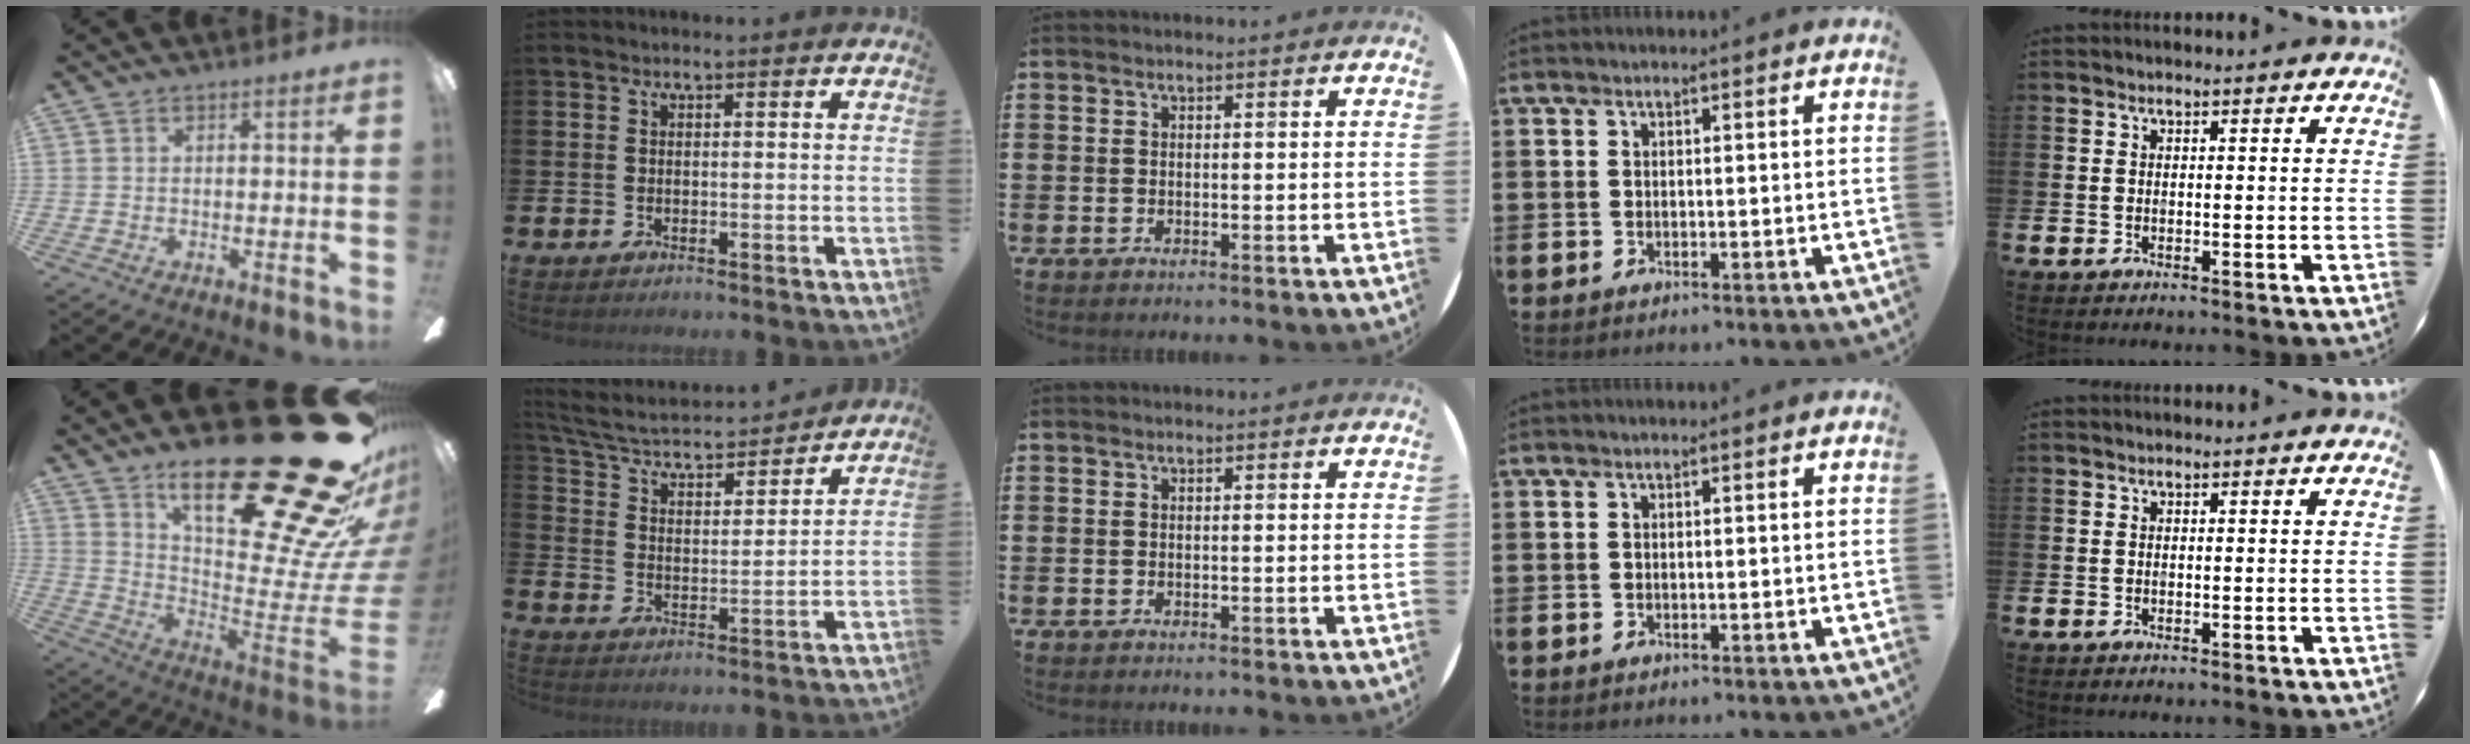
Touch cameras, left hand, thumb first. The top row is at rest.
{"thumb": {"total": 34.9, "force": [21.8, 9.8, 25.4], "torque": [-0.296, -0.183, 0.387]}, "index": {"total": 5.2, "force": [4.7, 1.5, 1.5], "torque": [-0.062, -0.041, 0.074]}}